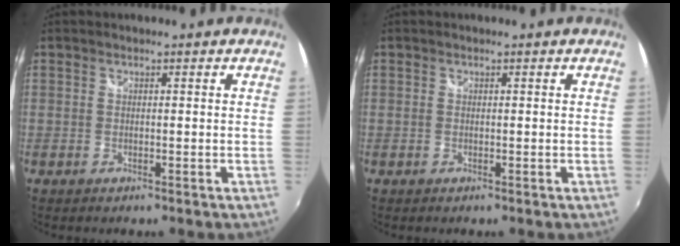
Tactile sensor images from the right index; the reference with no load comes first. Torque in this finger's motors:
{"motor_torque": [0.12, 0.03, 0.03, 0.00]}